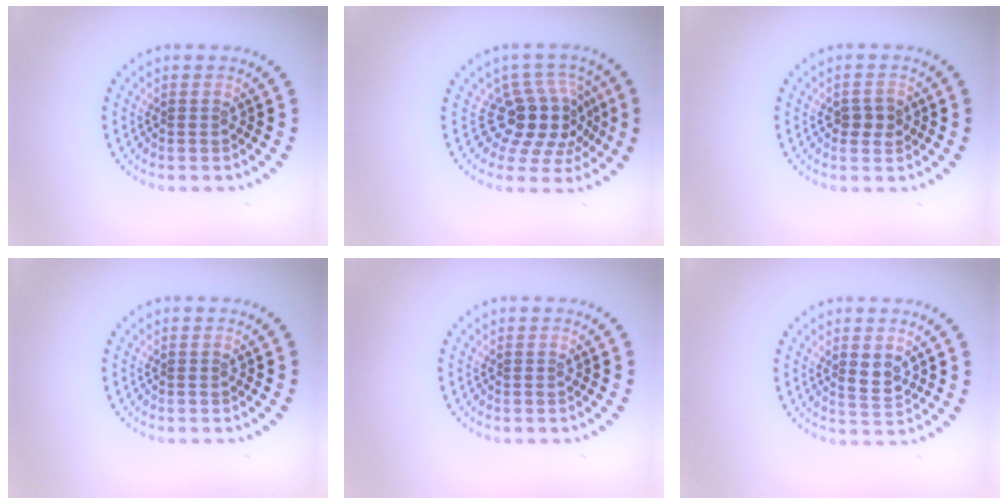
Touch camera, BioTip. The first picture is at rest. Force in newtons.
{"total": 4.9, "press": 3.6, "slide": 3.3}
{"total": 1.6, "press": 1.6, "slide": 0.1}
{"total": 0.0}
{"total": 0.0}
{"total": 1.9, "press": 1.8, "slide": 0.7}